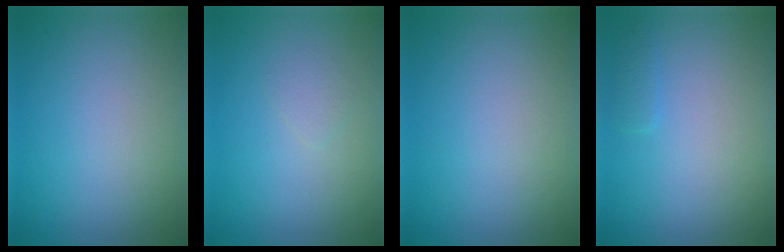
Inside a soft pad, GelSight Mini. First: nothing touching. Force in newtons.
{"total": 0.8, "press": 0.8, "slide": 0.0}
{"total": 0.0}
{"total": 0.9, "press": 0.9, "slide": 0.1}